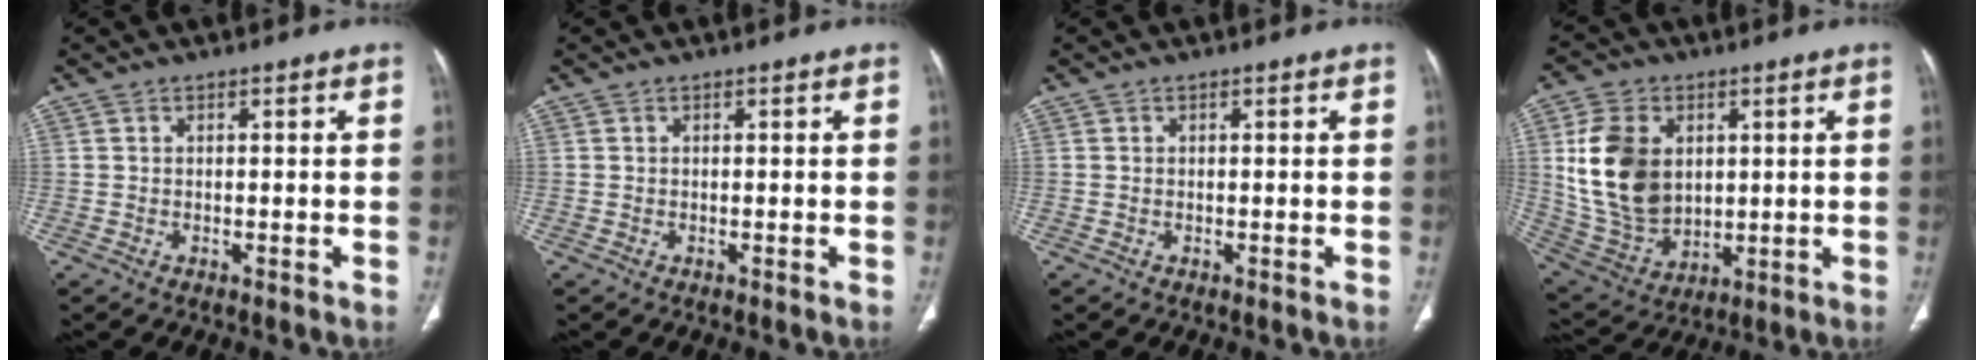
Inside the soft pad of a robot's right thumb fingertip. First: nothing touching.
{"total": 0.0}
{"total": 0.0}
{"total": 16.5, "force": [3.3, 11.8, 11.0], "torque": [-0.183, -0.012, 0.080]}